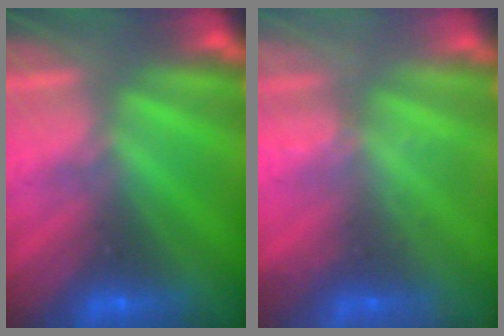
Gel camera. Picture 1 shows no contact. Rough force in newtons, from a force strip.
{"total": 2.3}